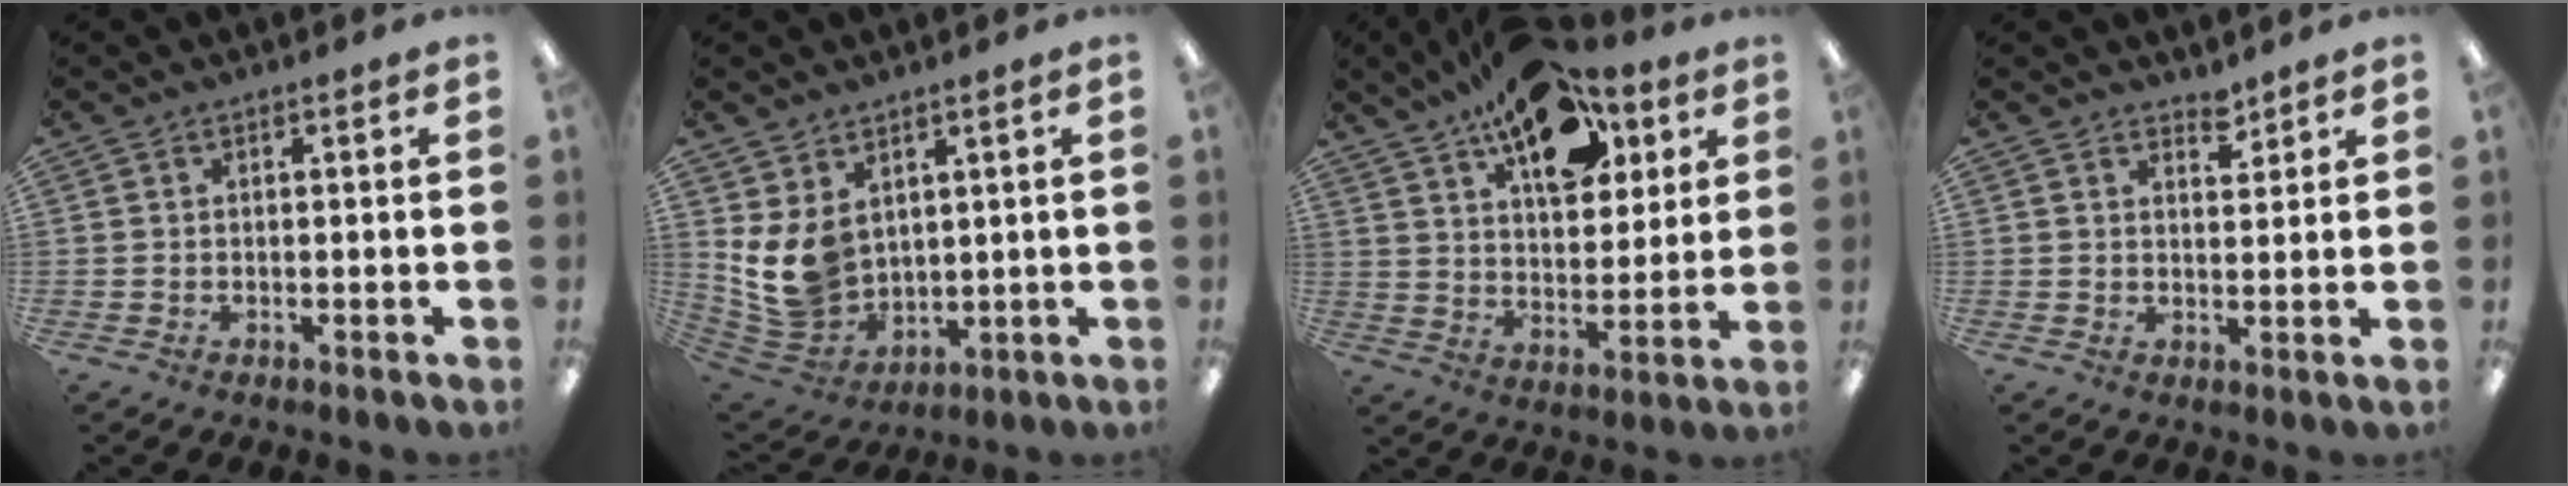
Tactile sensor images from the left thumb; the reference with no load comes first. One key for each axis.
{"total": 10.2, "fx": 4.0, "fy": 7.6, "fz": 5.5, "tx": -0.134, "ty": -0.030, "tz": 0.083}
{"total": 18.9, "fx": 11.8, "fy": 9.8, "fz": 11.1, "tx": -0.164, "ty": -0.057, "tz": 0.203}
{"total": 3.3, "fx": 2.9, "fy": 1.2, "fz": 0.7, "tx": 0.007, "ty": -0.024, "tz": 0.050}